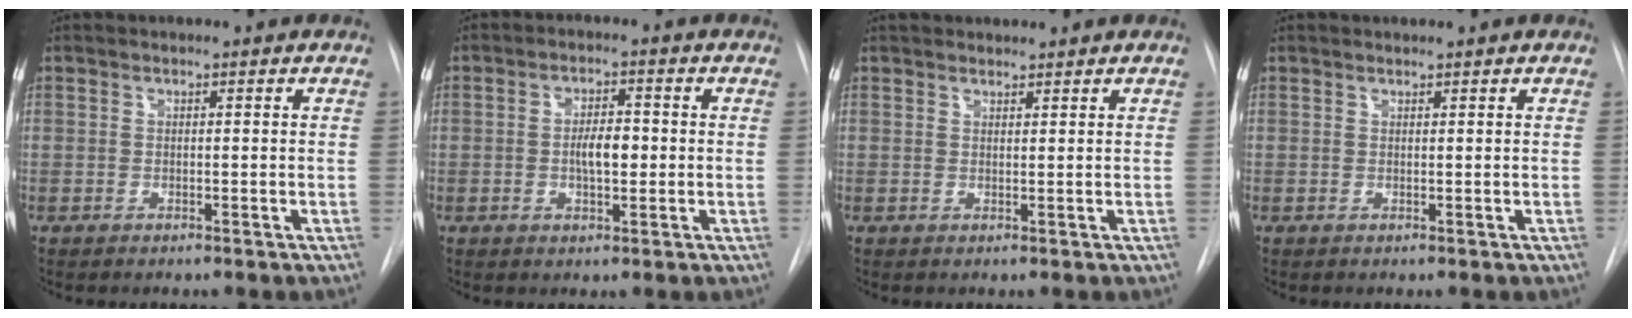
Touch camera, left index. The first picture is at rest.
{"total": 4.3, "force": [-0.3, 1.7, 3.9], "torque": [-0.067, 0.004, -0.004]}
{"total": 3.2, "force": [3.0, 0.8, 0.8], "torque": [-0.008, 0.027, 0.051]}
{"total": 0.6, "force": [0.6, -0.1, 0.0], "torque": [-0.005, 0.007, 0.014]}